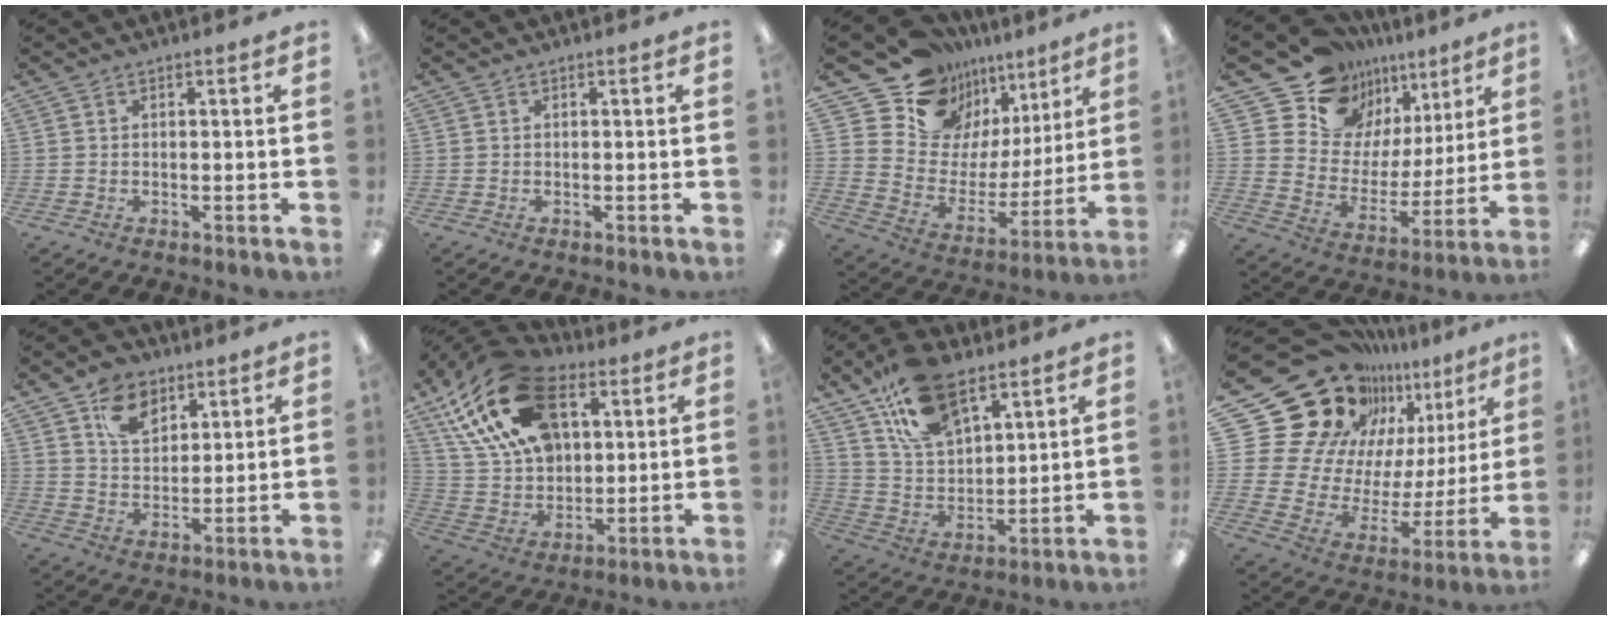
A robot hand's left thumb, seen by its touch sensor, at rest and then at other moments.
{"total": 0.0}
{"total": 14.0, "force": [11.2, 8.3, 1.2], "torque": [-0.059, -0.104, 0.213]}
{"total": 14.6, "force": [11.5, 8.8, 1.3], "torque": [-0.054, -0.106, 0.221]}
{"total": 9.6, "force": [6.0, 6.4, 3.9], "torque": [-0.058, -0.019, 0.109]}
{"total": 25.1, "force": [11.5, 15.5, 16.1], "torque": [-0.313, -0.034, 0.204]}
{"total": 17.5, "force": [11.2, 9.2, 9.7], "torque": [-0.182, -0.043, 0.207]}
{"total": 27.8, "force": [19.0, 16.9, 11.1], "torque": [-0.202, -0.155, 0.379]}